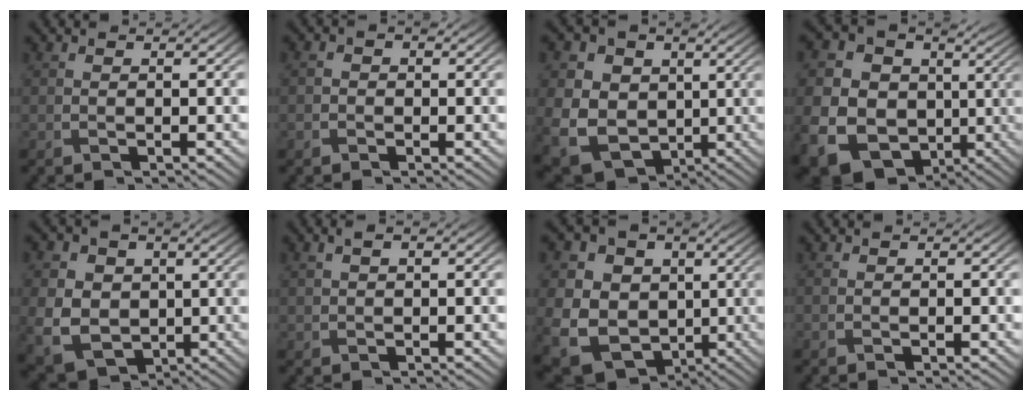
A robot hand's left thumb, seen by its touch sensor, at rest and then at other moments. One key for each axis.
{"total": 1.5, "fx": -0.5, "fy": 1.3, "fz": 0.5, "tx": -0.008, "ty": -0.002, "tz": -0.011}
{"total": 15.1, "fx": 1.8, "fy": 12.7, "fz": 8.0, "tx": -0.224, "ty": 0.001, "tz": 0.028}
{"total": 19.4, "fx": 0.3, "fy": 17.1, "fz": 9.0, "tx": -0.246, "ty": -0.015, "tz": 0.021}
{"total": 10.0, "fx": 0.2, "fy": 8.2, "fz": 5.6, "tx": -0.161, "ty": -0.012, "tz": 0.000}
{"total": 2.2, "fx": 1.0, "fy": 1.1, "fz": 1.6, "tx": -0.036, "ty": 0.003, "tz": 0.021}
{"total": 17.6, "fx": 1.6, "fy": 15.2, "fz": 8.7, "tx": -0.243, "ty": 0.010, "tz": 0.035}
{"total": 0.0}